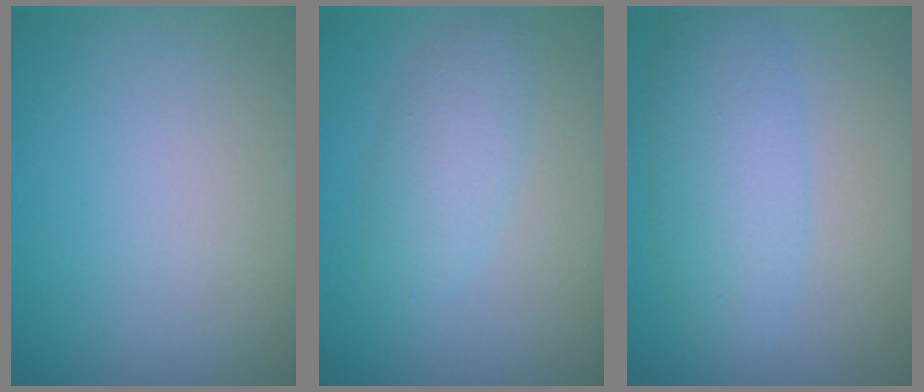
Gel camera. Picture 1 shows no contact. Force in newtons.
{"total": 2.7, "press": 2.7, "slide": 0.1}
{"total": 4.5, "press": 4.5, "slide": 0.2}